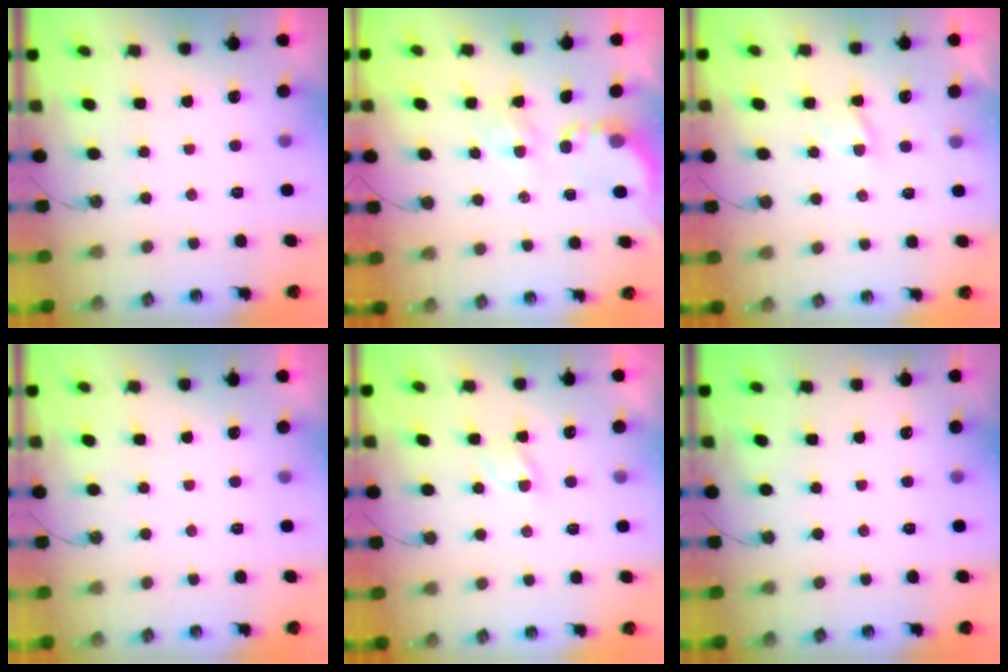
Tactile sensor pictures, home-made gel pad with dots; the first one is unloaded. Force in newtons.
{"total": 3.6, "press": 3.6, "slide": 0.3}
{"total": 3.4, "press": 3.4, "slide": 0.6}
{"total": 0.0}
{"total": 2.9, "press": 2.8, "slide": 0.6}
{"total": 0.0}